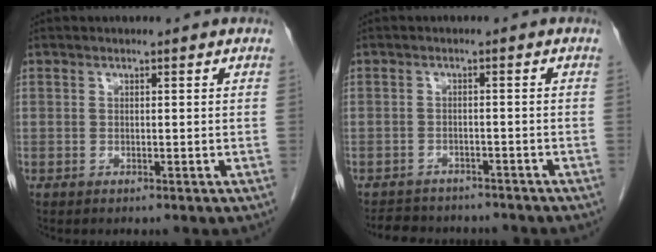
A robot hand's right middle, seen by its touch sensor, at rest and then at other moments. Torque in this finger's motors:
{"motor_torque": [0.03, -0.03, 0.00, 0.02]}